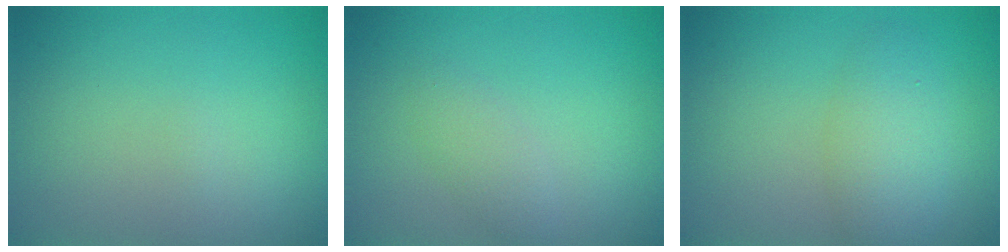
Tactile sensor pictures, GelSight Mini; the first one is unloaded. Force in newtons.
{"total": 1.6, "press": 1.6, "slide": 0.1}
{"total": 3.2, "press": 3.2, "slide": 0.1}